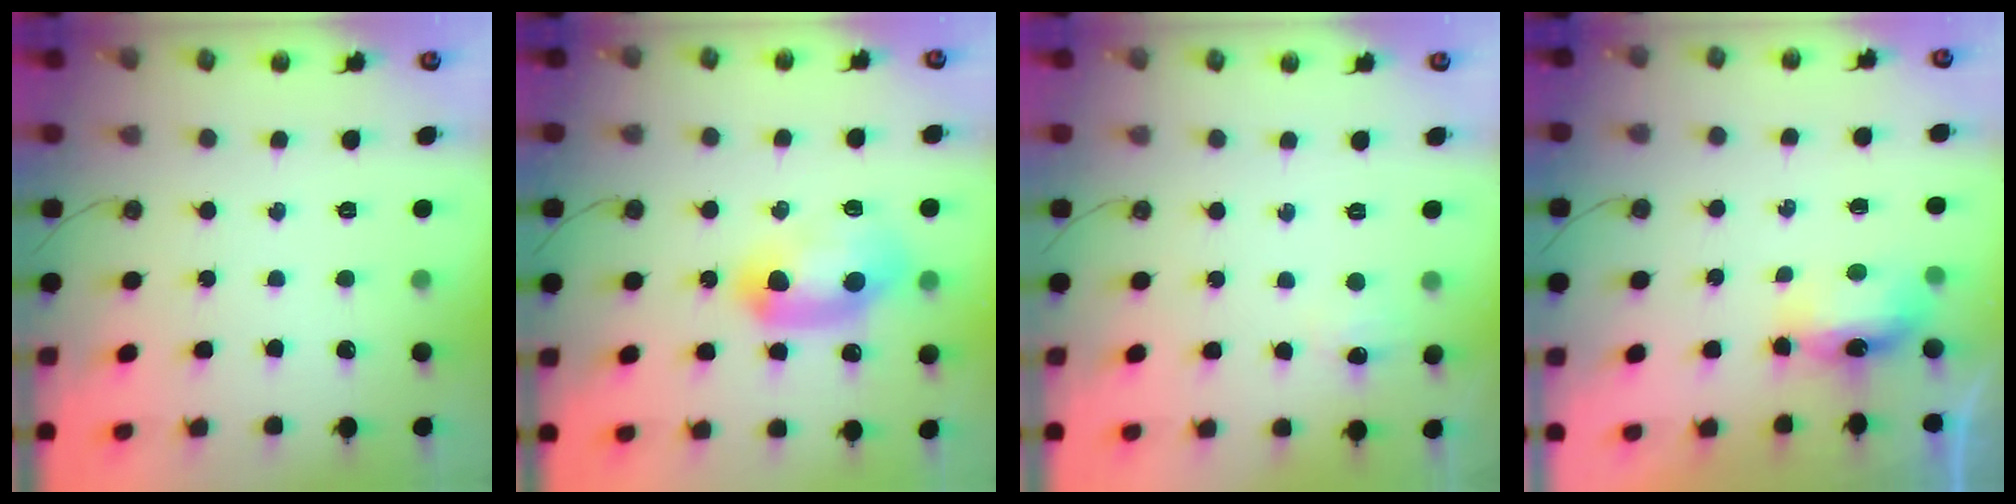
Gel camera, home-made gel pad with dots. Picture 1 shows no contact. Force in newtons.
{"total": 14.2, "press": 14.2, "slide": 0.8}
{"total": 5.0, "press": 5.0, "slide": 0.6}
{"total": 6.4, "press": 6.4, "slide": 0.2}